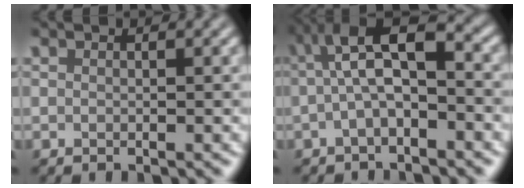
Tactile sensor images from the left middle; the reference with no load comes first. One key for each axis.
{"total": 5.4, "fx": -0.3, "fy": 1.8, "fz": 5.1, "tx": -0.094, "ty": 0.020, "tz": -0.015}